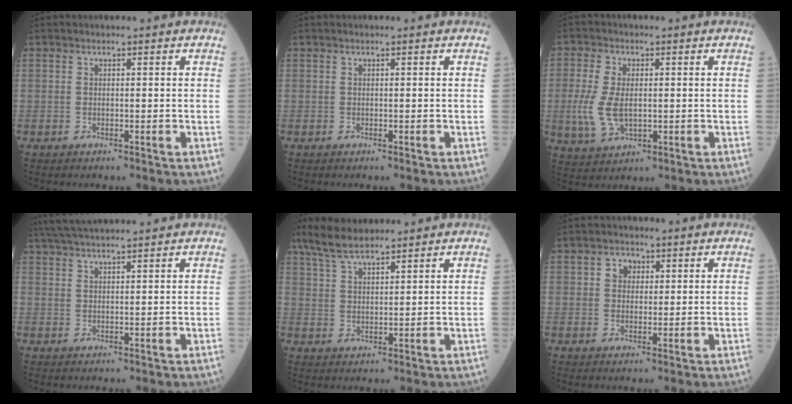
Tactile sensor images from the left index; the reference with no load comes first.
{"total": 0.0}
{"total": 7.0, "force": [-0.7, 3.8, 5.9], "torque": [-0.150, -0.006, -0.010]}
{"total": 7.3, "force": [6.6, -0.6, 3.1], "torque": [-0.054, 0.034, 0.111]}
{"total": 7.0, "force": [5.8, 1.4, 3.7], "torque": [-0.084, 0.020, 0.113]}
{"total": 2.6, "force": [0.7, 2.3, 1.2], "torque": [-0.023, 0.006, 0.009]}